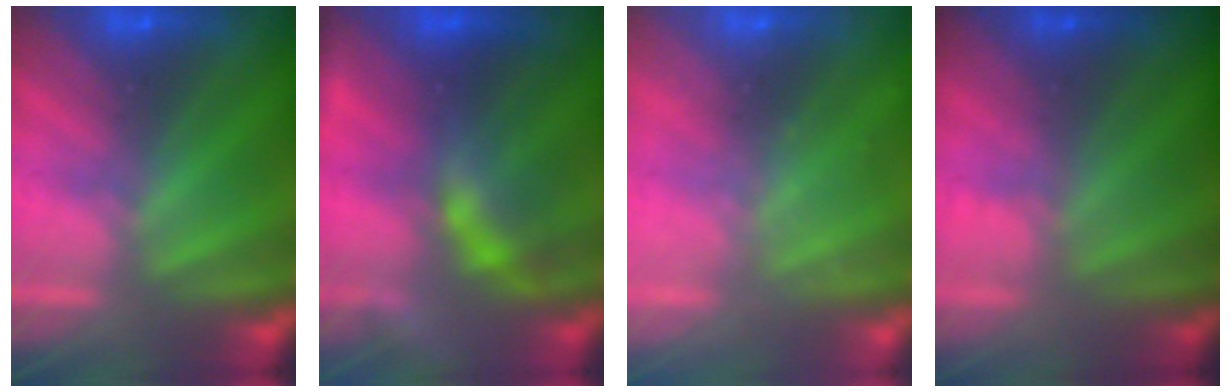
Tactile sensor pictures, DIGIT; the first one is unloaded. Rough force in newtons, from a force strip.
{"total": 7.3}
{"total": 2.3}
{"total": 1.8}